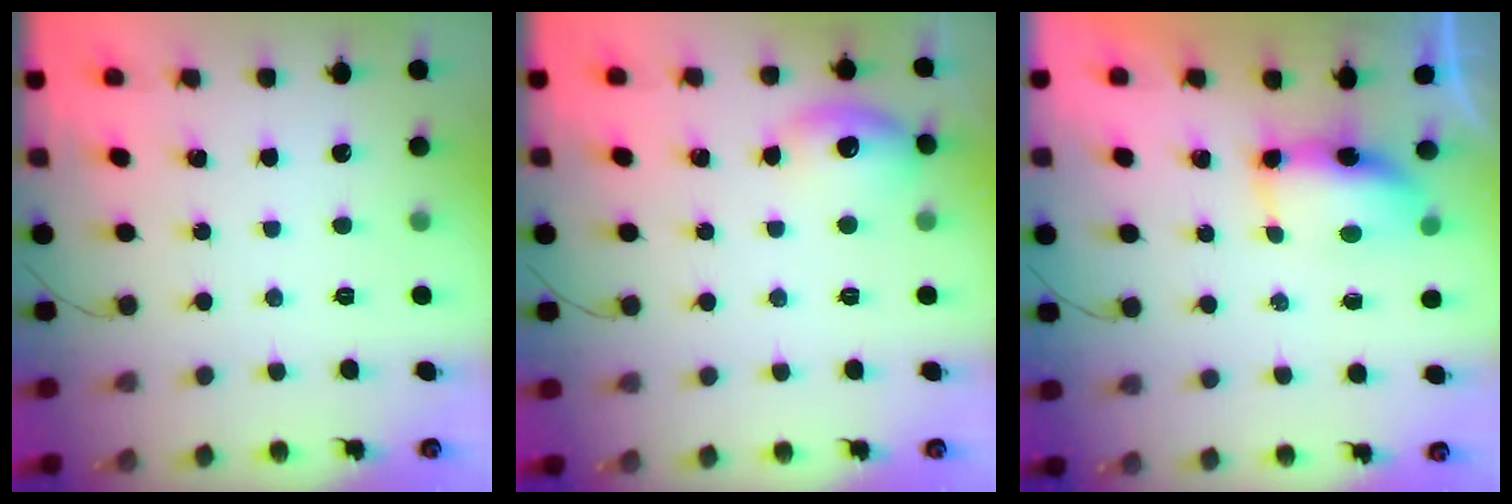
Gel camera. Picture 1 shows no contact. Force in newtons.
{"total": 9.2, "press": 9.2, "slide": 1.3}
{"total": 9.2, "press": 7.8, "slide": 5.0}